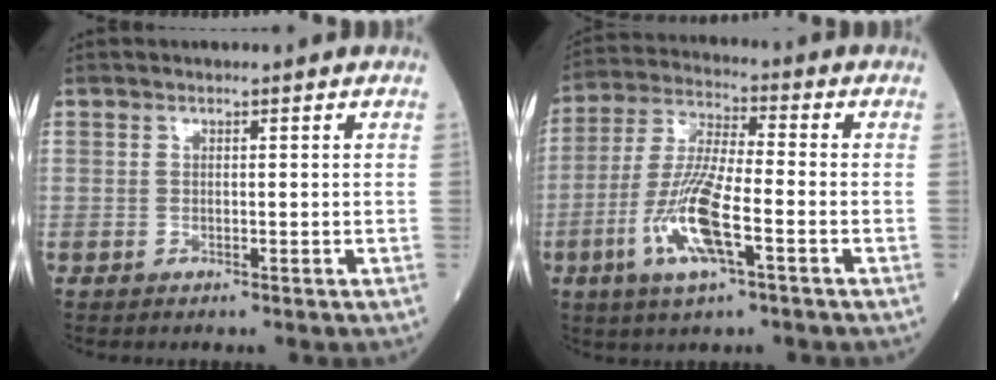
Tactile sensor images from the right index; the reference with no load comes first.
{"total": 11.9, "force": [-4.3, 1.9, 10.9], "torque": [-0.229, -0.010, -0.083]}